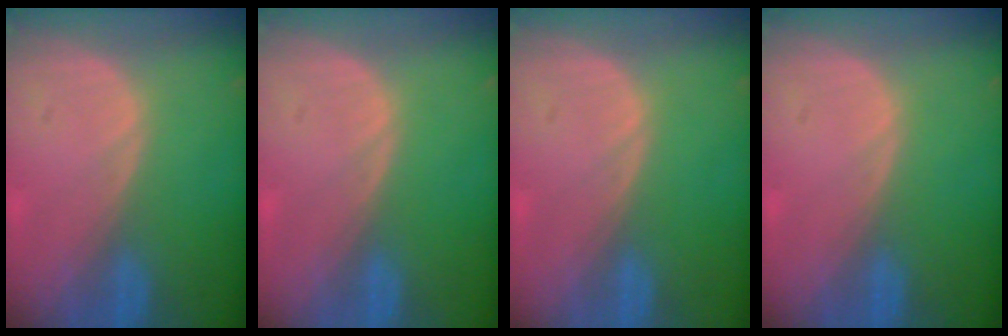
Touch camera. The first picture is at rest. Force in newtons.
{"total": 0.0}
{"total": 0.0}
{"total": 0.0}